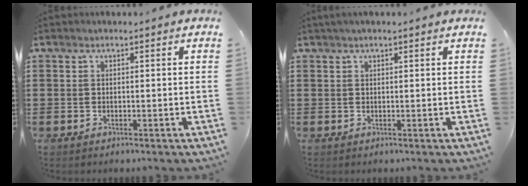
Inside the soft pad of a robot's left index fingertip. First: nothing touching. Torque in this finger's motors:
{"motor_torque": [1.10, -1.04, 0.28, 0.05]}